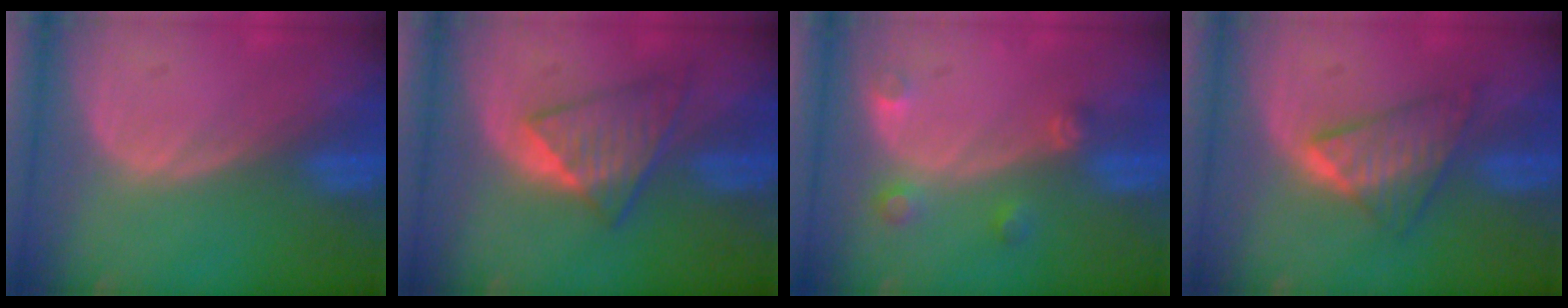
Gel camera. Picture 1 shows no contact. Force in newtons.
{"total": 6.0, "press": 5.8, "slide": 1.6}
{"total": 3.0, "press": 2.9, "slide": 1.0}
{"total": 5.8, "press": 5.8, "slide": 0.7}